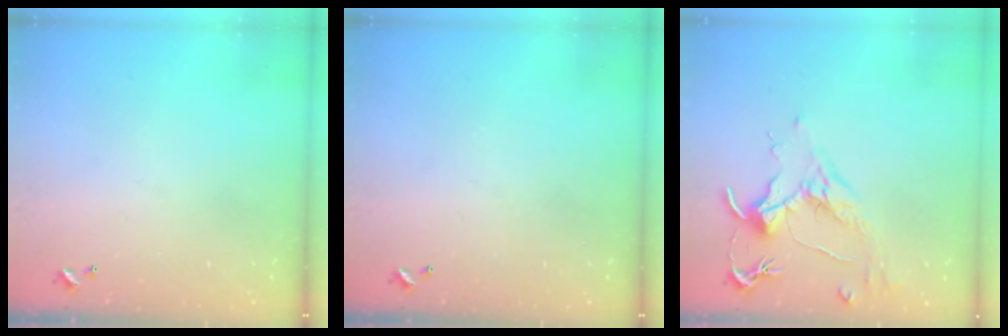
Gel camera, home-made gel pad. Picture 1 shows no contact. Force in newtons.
{"total": 0.0}
{"total": 1.8, "press": 1.6, "slide": 0.9}